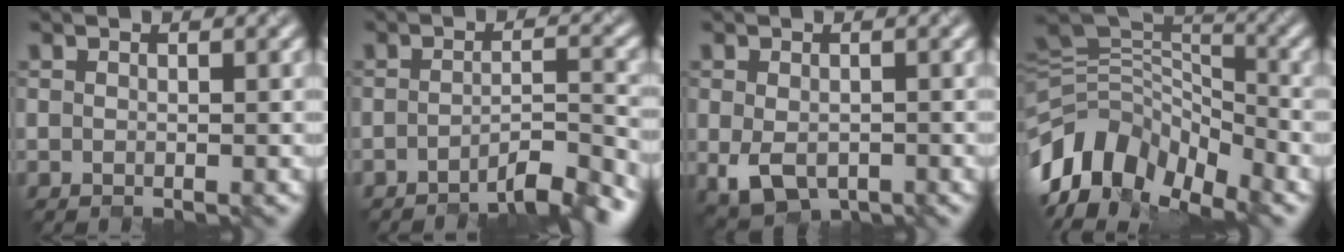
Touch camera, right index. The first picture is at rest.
{"total": 4.7, "force": [-3.7, 0.8, 2.9], "torque": [-0.033, 0.008, -0.060]}
{"total": 3.5, "force": [-1.1, 2.3, 2.4], "torque": [-0.049, -0.019, -0.011]}
{"total": 11.1, "force": [-5.5, 6.6, 7.0], "torque": [-0.138, 0.015, -0.118]}